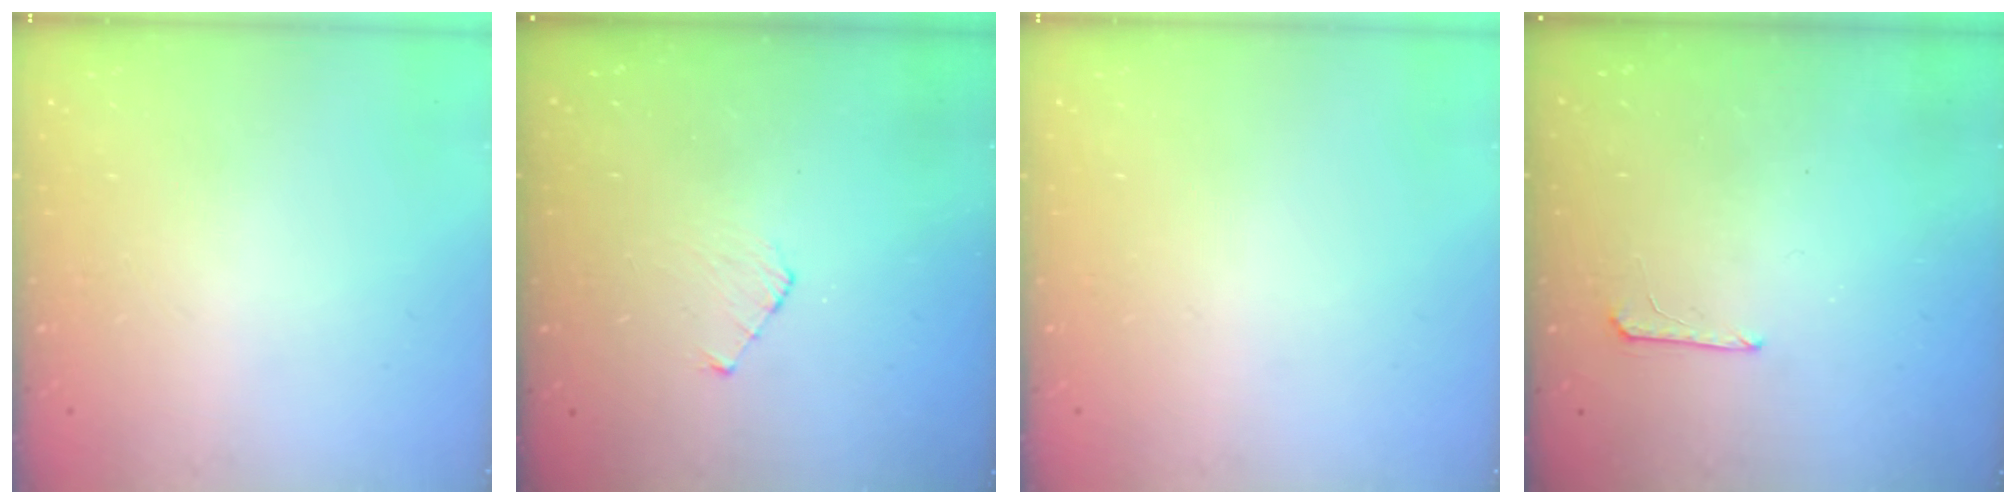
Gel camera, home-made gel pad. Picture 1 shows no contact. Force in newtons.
{"total": 3.9, "press": 3.9, "slide": 0.4}
{"total": 0.0}
{"total": 5.1, "press": 5.1, "slide": 0.4}